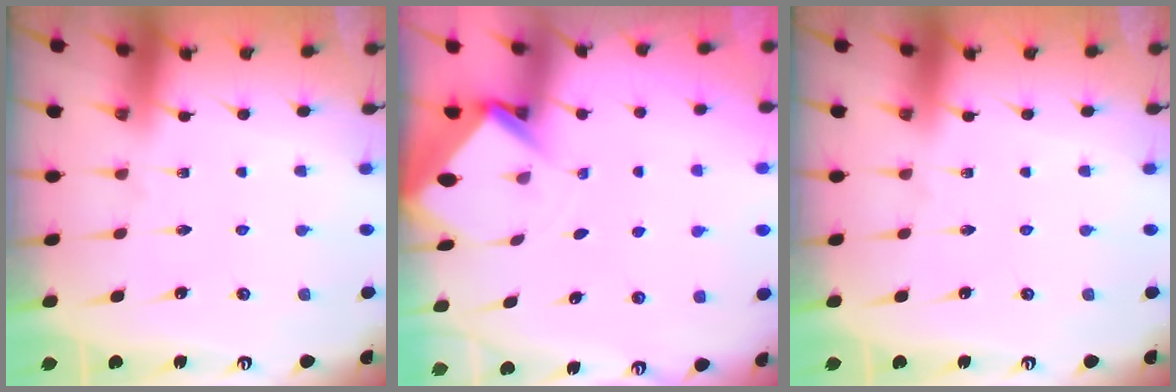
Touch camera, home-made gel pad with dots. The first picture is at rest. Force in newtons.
{"total": 2.9, "press": 2.9, "slide": 0.2}
{"total": 0.0}